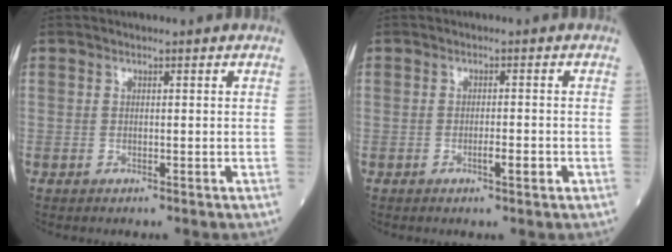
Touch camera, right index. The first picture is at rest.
{"total": 2.2, "force": [-0.9, 0.3, 2.0], "torque": [-0.032, 0.000, -0.014]}